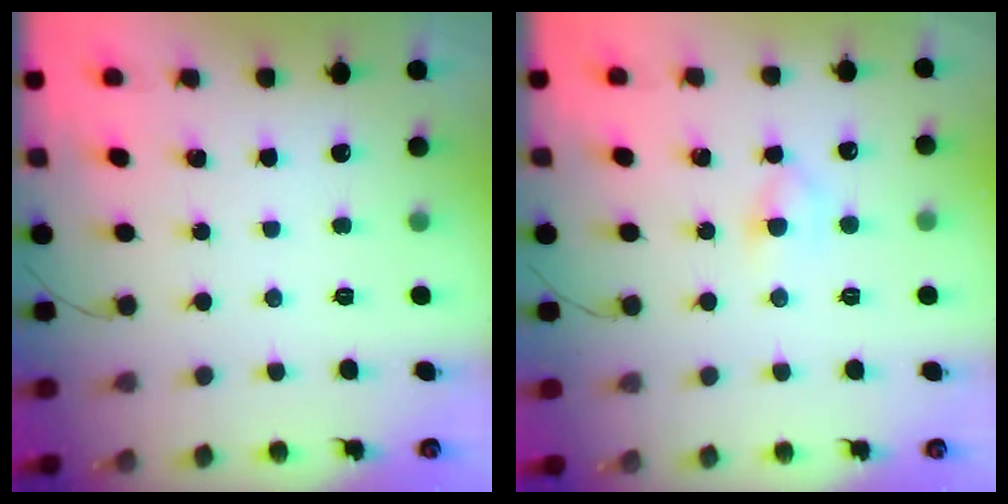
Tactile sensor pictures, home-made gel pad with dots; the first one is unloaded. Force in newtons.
{"total": 4.2, "press": 4.0, "slide": 1.3}